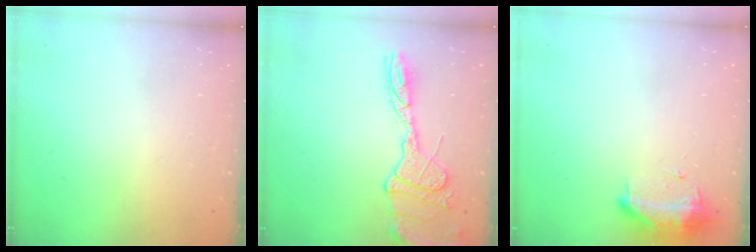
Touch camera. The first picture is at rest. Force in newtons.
{"total": 14.8, "press": 14.8, "slide": 1.1}
{"total": 9.5, "press": 9.2, "slide": 2.4}